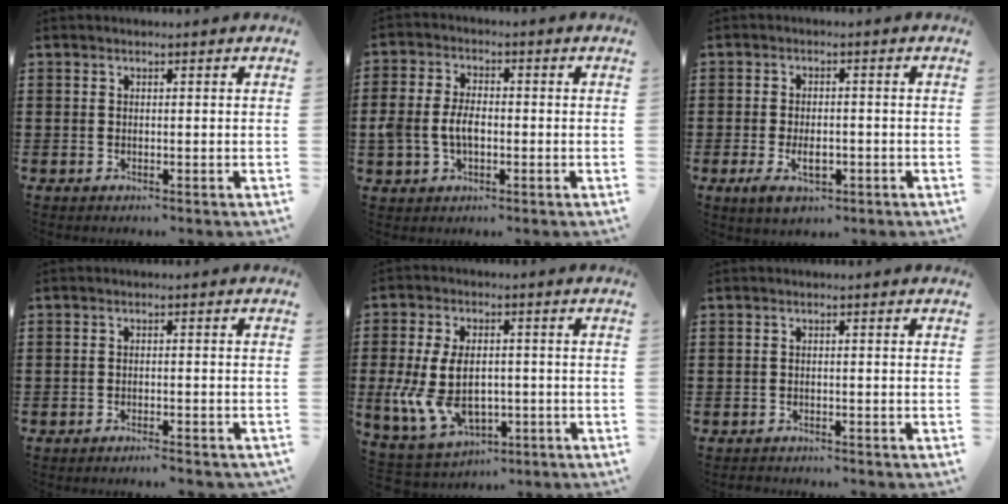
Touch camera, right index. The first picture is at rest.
{"total": 5.2, "force": [-0.9, 3.4, 3.9], "torque": [-0.099, -0.001, -0.023]}
{"total": 4.4, "force": [-1.6, 2.3, 3.4], "torque": [-0.062, -0.003, -0.034]}
{"total": 1.5, "force": [-1.5, 0.0, 0.3], "torque": [-0.009, 0.003, -0.030]}
{"total": 11.0, "force": [-1.6, 6.7, 8.5], "torque": [-0.200, 0.003, -0.029]}
{"total": 1.0, "force": [-1.0, 0.1, -0.2], "torque": [0.001, 0.002, -0.022]}